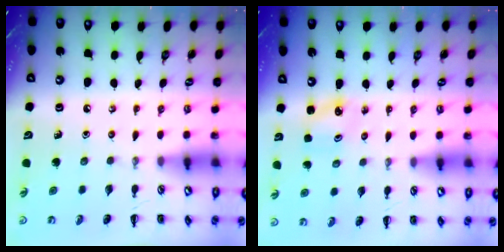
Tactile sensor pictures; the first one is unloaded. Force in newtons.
{"total": 2.6, "press": 2.5, "slide": 0.7}